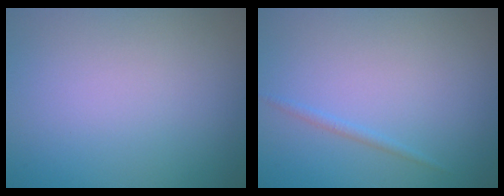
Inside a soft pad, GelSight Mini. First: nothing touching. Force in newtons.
{"total": 0.8, "press": 0.8, "slide": 0.1}